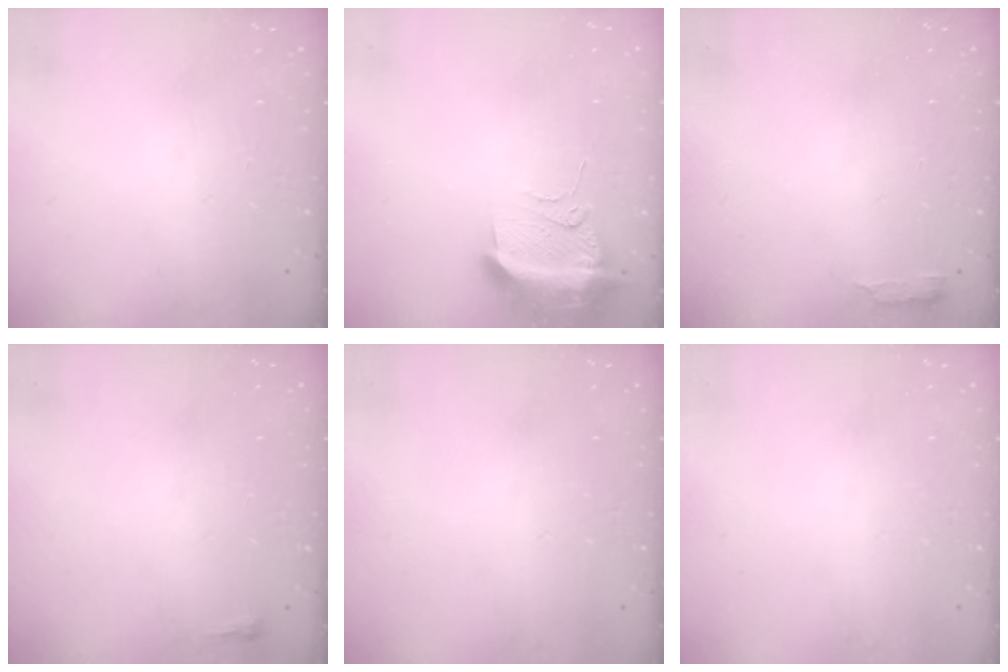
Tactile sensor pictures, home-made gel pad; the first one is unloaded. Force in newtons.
{"total": 12.1, "press": 12.1, "slide": 1.3}
{"total": 2.6, "press": 2.6, "slide": 0.5}
{"total": 2.4, "press": 2.4, "slide": 0.6}
{"total": 0.0}
{"total": 0.0}